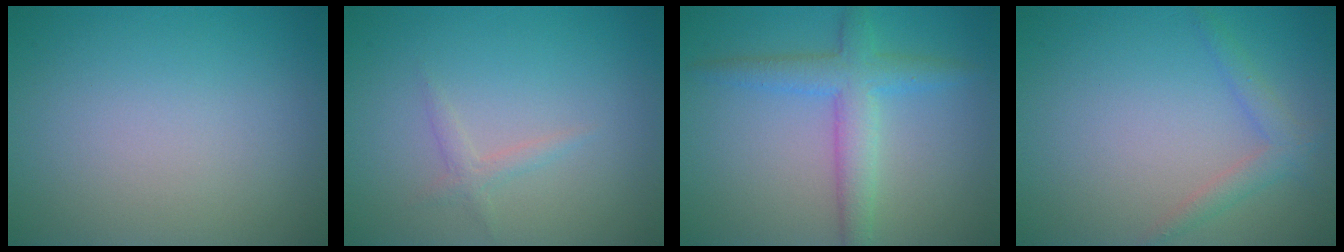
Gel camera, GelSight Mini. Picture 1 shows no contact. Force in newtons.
{"total": 1.2, "press": 1.2, "slide": 0.1}
{"total": 4.0, "press": 4.0, "slide": 0.2}
{"total": 1.9, "press": 1.9, "slide": 0.2}